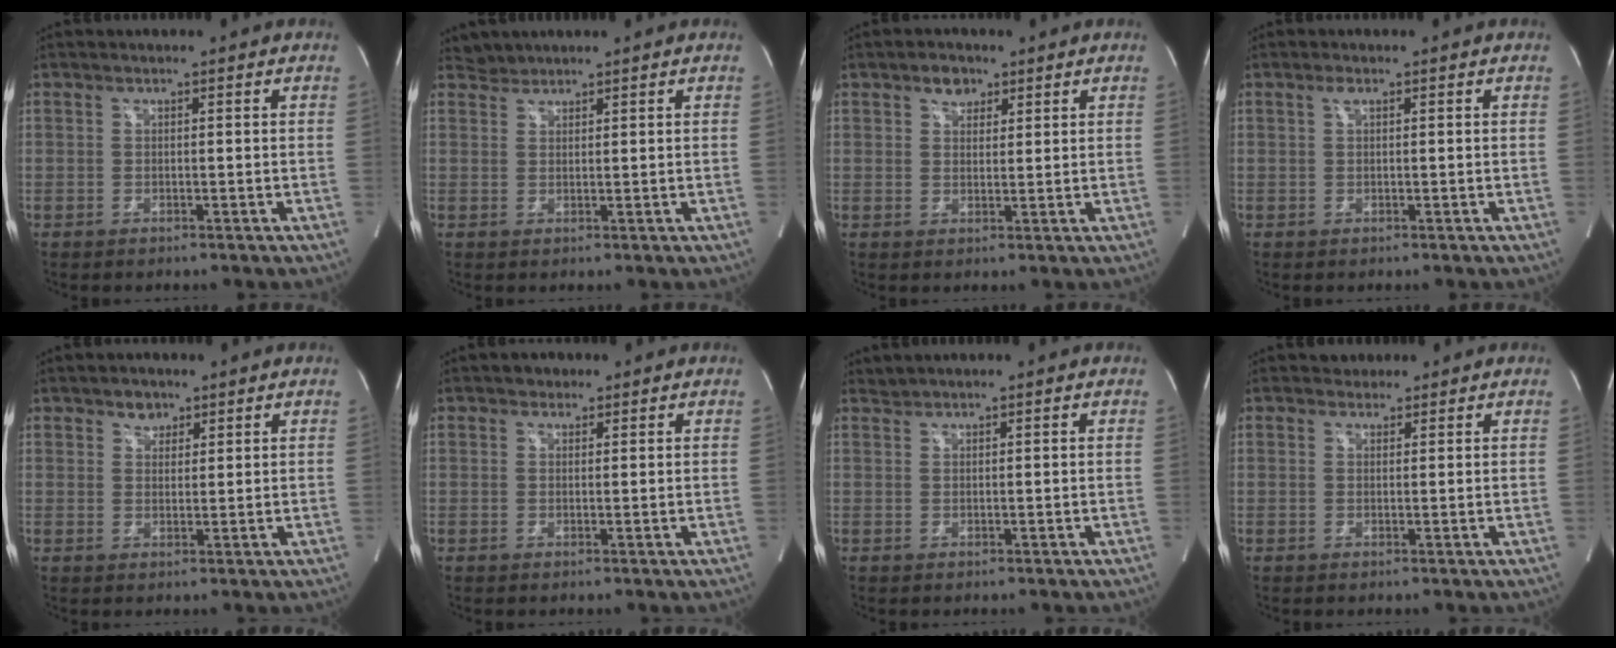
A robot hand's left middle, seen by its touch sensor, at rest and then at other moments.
{"total": 1.7, "force": [1.6, 0.3, -0.5], "torque": [0.005, 0.007, 0.030]}
{"total": 3.0, "force": [1.9, 2.0, 1.3], "torque": [-0.024, 0.008, 0.032]}
{"total": 0.9, "force": [0.5, 0.3, 0.7], "torque": [-0.018, 0.005, 0.008]}
{"total": 2.3, "force": [1.6, 1.6, 0.6], "torque": [-0.009, 0.002, 0.025]}
{"total": 1.5, "force": [0.9, 1.1, 0.2], "torque": [0.000, 0.004, 0.010]}
{"total": 0.8, "force": [0.7, -0.2, -0.3], "torque": [-0.002, 0.005, 0.018]}
{"total": 1.7, "force": [1.4, 1.0, -0.2], "torque": [0.004, 0.008, 0.017]}